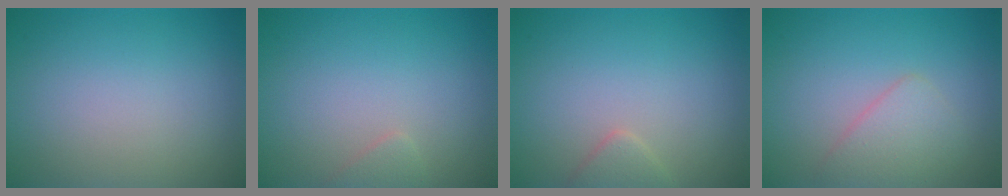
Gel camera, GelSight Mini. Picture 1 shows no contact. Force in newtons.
{"total": 0.8, "press": 0.8, "slide": 0.0}
{"total": 1.5, "press": 1.5, "slide": 0.1}
{"total": 2.4, "press": 2.4, "slide": 0.1}